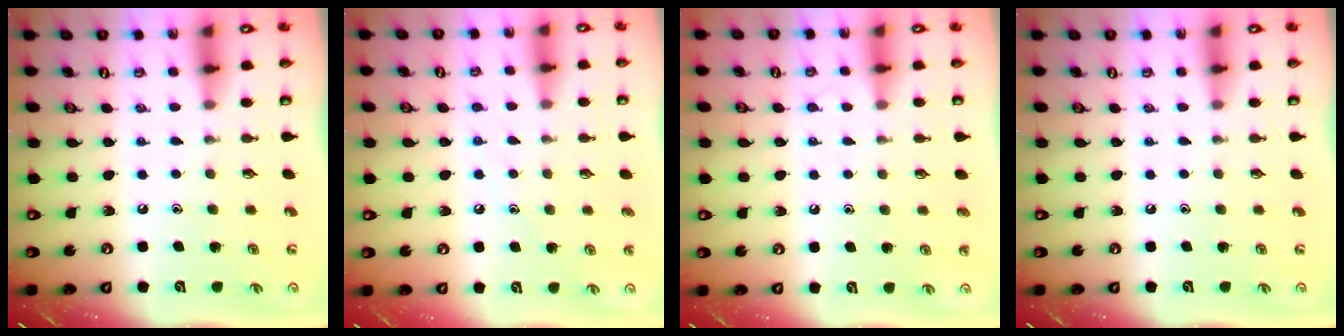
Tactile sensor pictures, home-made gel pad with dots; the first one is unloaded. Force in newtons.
{"total": 5.8, "press": 5.7, "slide": 0.8}
{"total": 6.1, "press": 6.1, "slide": 0.6}
{"total": 0.0}